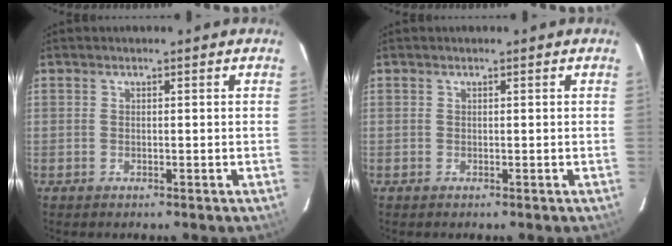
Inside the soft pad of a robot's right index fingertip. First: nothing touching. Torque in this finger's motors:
{"motor_torque": [0.00, 0.11, 0.03, 0.01]}